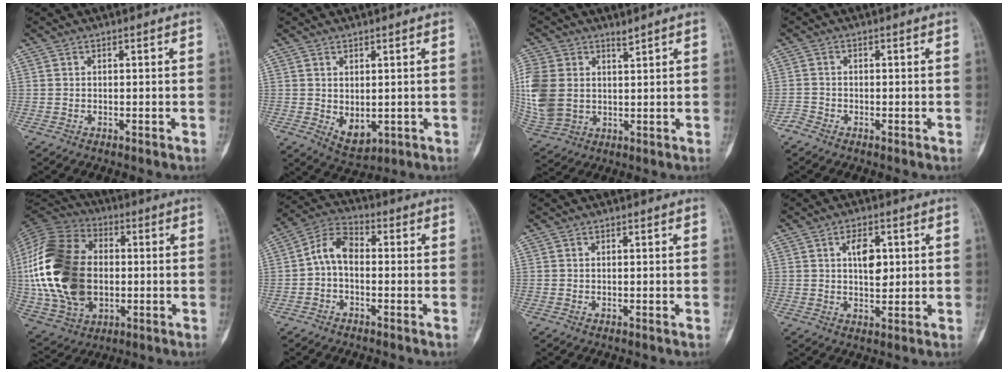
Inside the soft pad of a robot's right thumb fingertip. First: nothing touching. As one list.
[{"total": 4.9, "force": [-0.3, 3.1, 3.7], "torque": [-0.046, -0.005, 0.017]}, {"total": 13.6, "force": [3.4, 9.8, 8.8], "torque": [-0.216, -0.007, 0.075]}, {"total": 1.4, "force": [-1.2, 0.7, 0.2], "torque": [-0.003, -0.001, -0.027]}, {"total": 27.5, "force": [0.0, 18.9, 20.0], "torque": [-0.417, 0.003, 0.009]}, {"total": 5.4, "force": [-0.4, 3.9, 3.7], "torque": [-0.069, 0.027, -0.026]}, {"total": 0.0}, {"total": 5.9, "force": [1.4, 3.4, 4.6], "torque": [-0.058, -0.004, 0.026]}]